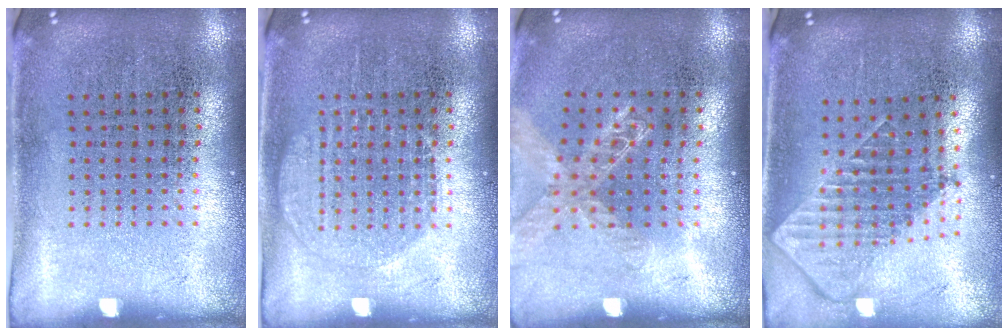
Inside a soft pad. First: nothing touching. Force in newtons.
{"total": 1.9, "press": 1.8, "slide": 0.4}
{"total": 1.3, "press": 1.3, "slide": 0.2}
{"total": 1.8, "press": 1.4, "slide": 1.1}